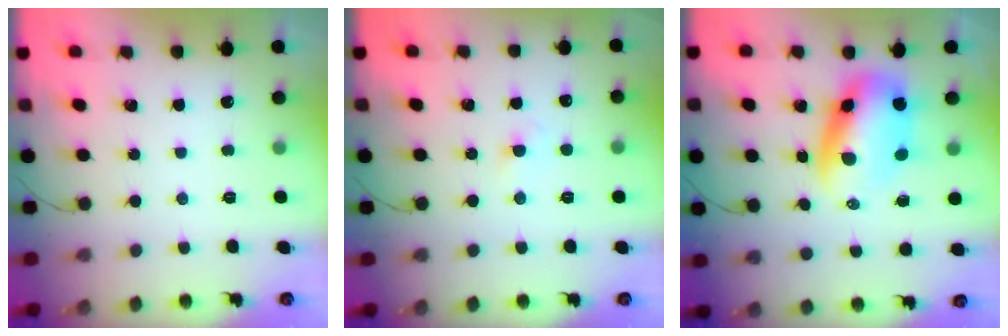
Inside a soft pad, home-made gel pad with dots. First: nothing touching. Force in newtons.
{"total": 1.8, "press": 1.6, "slide": 0.7}
{"total": 9.9, "press": 9.5, "slide": 2.6}